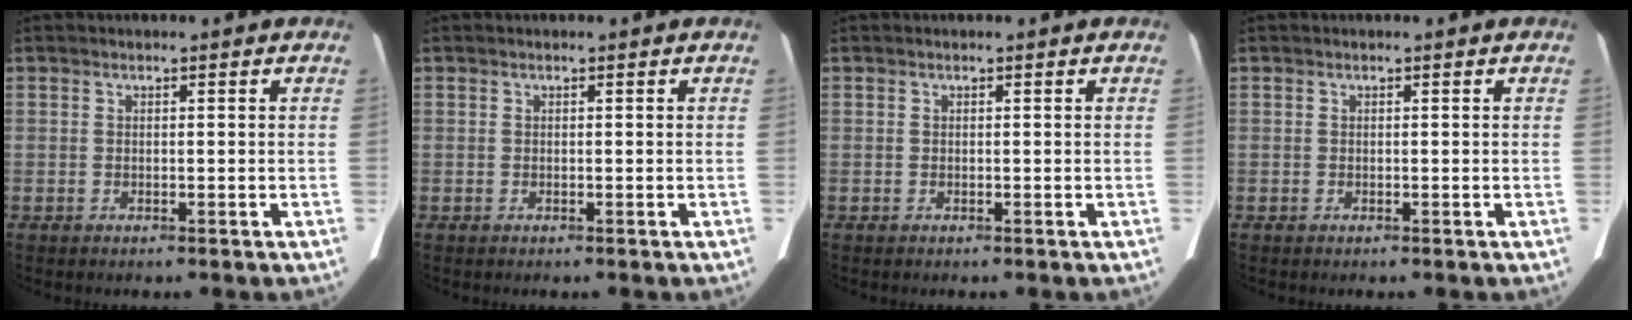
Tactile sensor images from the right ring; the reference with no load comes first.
{"total": 0.0}
{"total": 0.0}
{"total": 0.0}